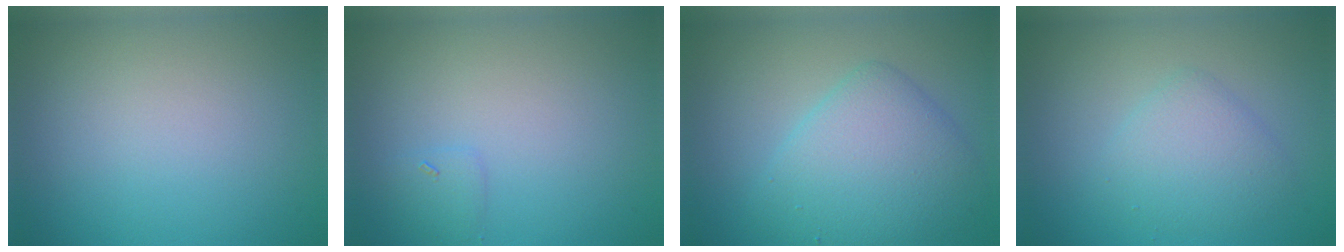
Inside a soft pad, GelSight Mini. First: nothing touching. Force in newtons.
{"total": 0.9, "press": 0.9, "slide": 0.1}
{"total": 5.4, "press": 5.4, "slide": 0.2}
{"total": 2.9, "press": 2.9, "slide": 0.0}